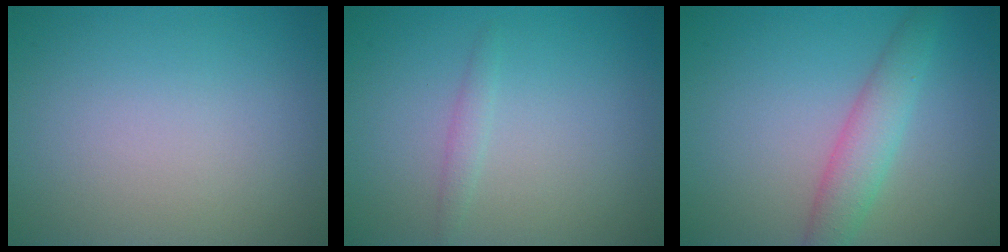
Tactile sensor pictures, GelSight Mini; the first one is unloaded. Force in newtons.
{"total": 0.9, "press": 0.9, "slide": 0.1}
{"total": 3.4, "press": 3.4, "slide": 0.2}